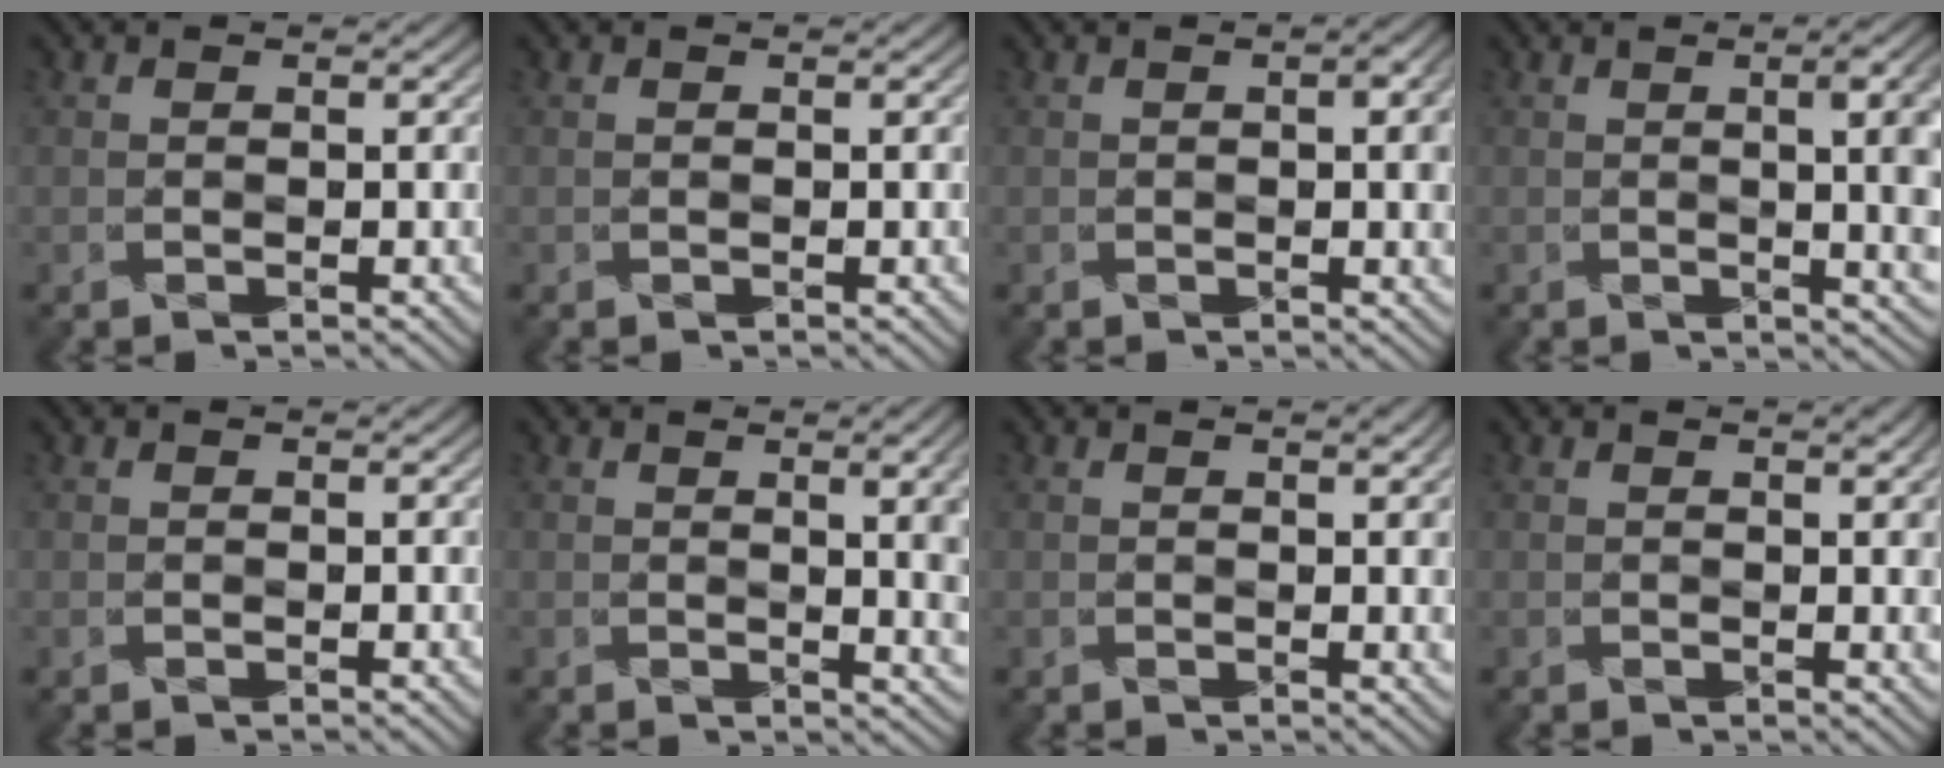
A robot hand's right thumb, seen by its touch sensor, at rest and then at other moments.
{"total": 0.0}
{"total": 3.7, "force": [0.7, 1.0, 3.5], "torque": [-0.043, 0.003, 0.012]}
{"total": 9.6, "force": [1.1, 3.3, 9.0], "torque": [-0.073, 0.024, 0.008]}
{"total": 0.0}
{"total": 6.9, "force": [1.4, 1.9, 6.4], "torque": [-0.058, 0.014, 0.017]}
{"total": 3.3, "force": [1.1, 0.6, 3.0], "torque": [-0.032, 0.009, 0.016]}
{"total": 3.3, "force": [1.2, 0.5, 3.0], "torque": [-0.033, 0.009, 0.017]}